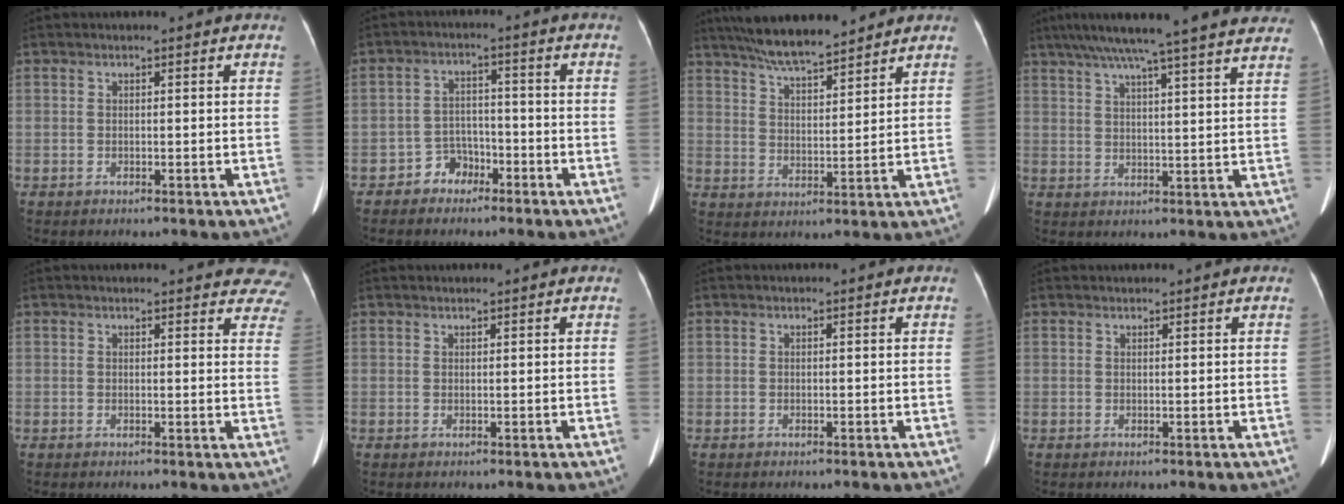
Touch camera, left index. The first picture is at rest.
{"total": 4.6, "force": [-4.0, 2.4, 0.0], "torque": [0.004, 0.009, -0.071]}
{"total": 9.5, "force": [8.5, 1.1, 4.2], "torque": [-0.072, 0.015, 0.145]}
{"total": 22.1, "force": [18.9, 0.6, 11.4], "torque": [-0.186, 0.011, 0.241]}
{"total": 13.3, "force": [12.3, 3.3, 3.8], "torque": [-0.005, -0.023, 0.109]}
{"total": 0.8, "force": [-0.6, -0.2, -0.4], "torque": [0.007, 0.009, -0.009]}
{"total": 0.0}
{"total": 1.0, "force": [0.9, 0.1, 0.1], "torque": [-0.004, 0.014, 0.017]}